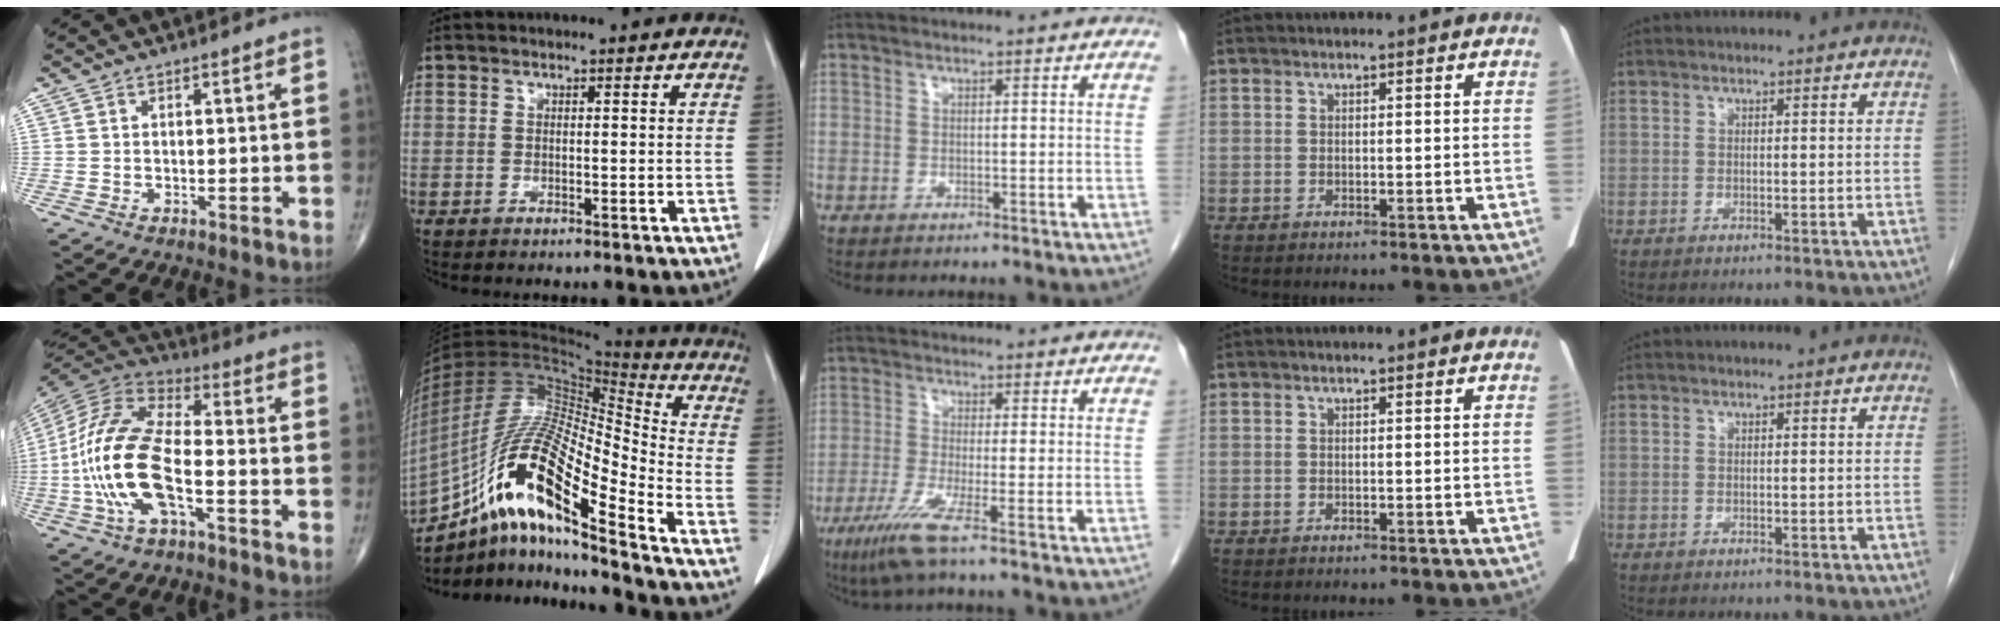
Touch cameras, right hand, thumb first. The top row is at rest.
{"thumb": {"total": 18.3, "force": [-4.5, 7.6, 16.0], "torque": [-0.345, 0.033, -0.088]}, "index": {"total": 20.7, "force": [-12.4, 2.7, 16.3], "torque": [-0.333, -0.006, -0.224]}, "middle": {"total": 5.4, "force": [-3.1, -0.6, 4.4], "torque": [-0.091, -0.020, -0.067]}}